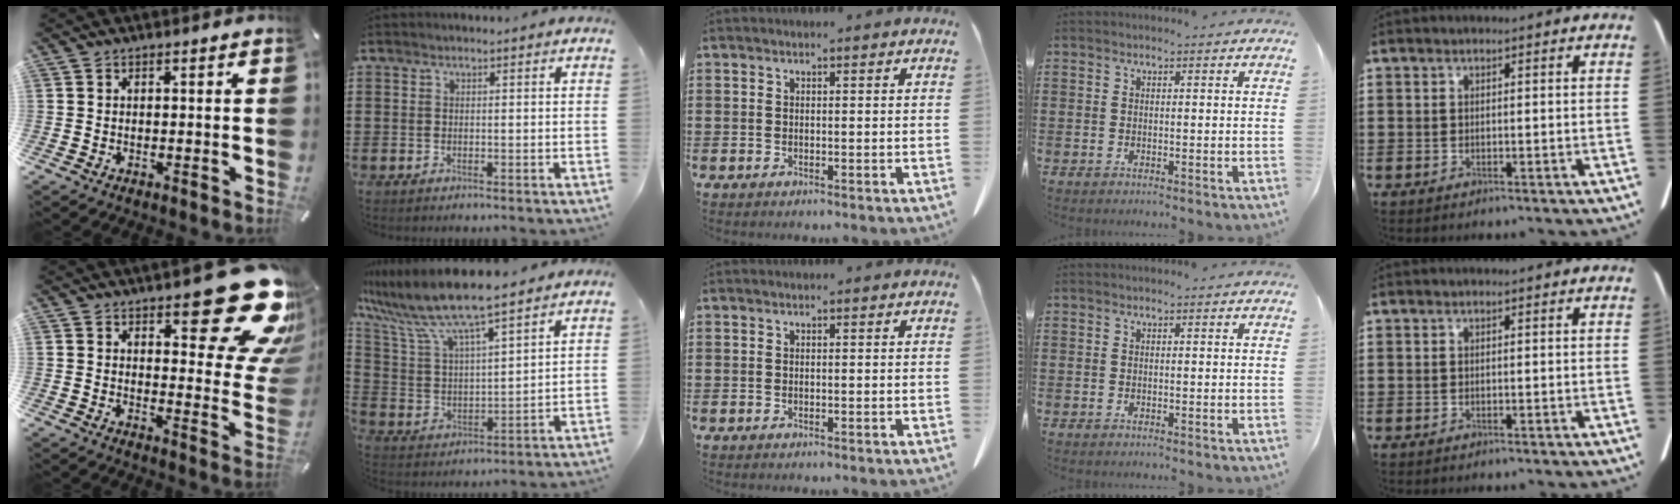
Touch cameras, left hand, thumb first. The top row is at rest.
{"thumb": {"total": 22.2, "force": [14.1, 8.8, 14.6], "torque": [-0.162, -0.110, 0.236]}, "index": {"total": 9.3, "force": [8.1, 0.5, 4.6], "torque": [-0.132, -0.050, 0.133]}}